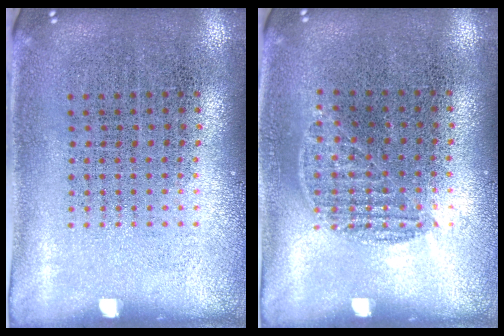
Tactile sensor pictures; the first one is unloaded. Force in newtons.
{"total": 0.8, "press": 0.7, "slide": 0.5}